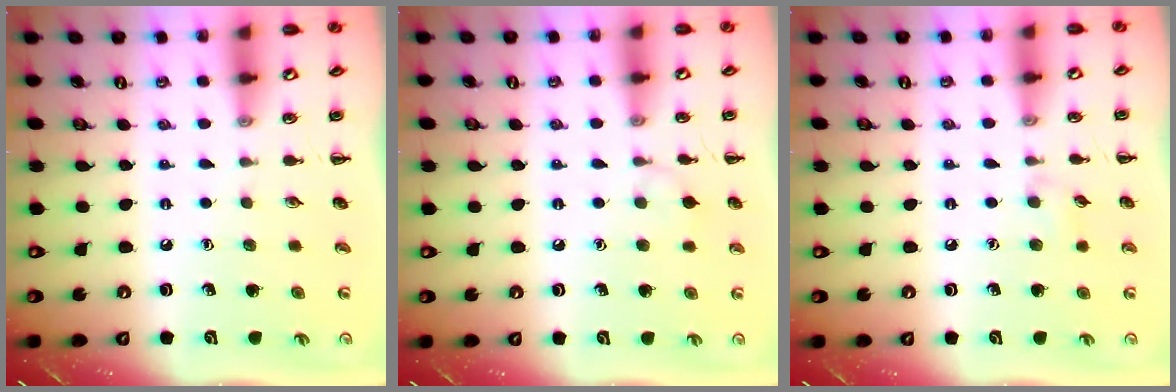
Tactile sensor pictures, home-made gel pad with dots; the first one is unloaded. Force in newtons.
{"total": 5.4, "press": 5.1, "slide": 1.6}
{"total": 5.1, "press": 4.8, "slide": 1.8}